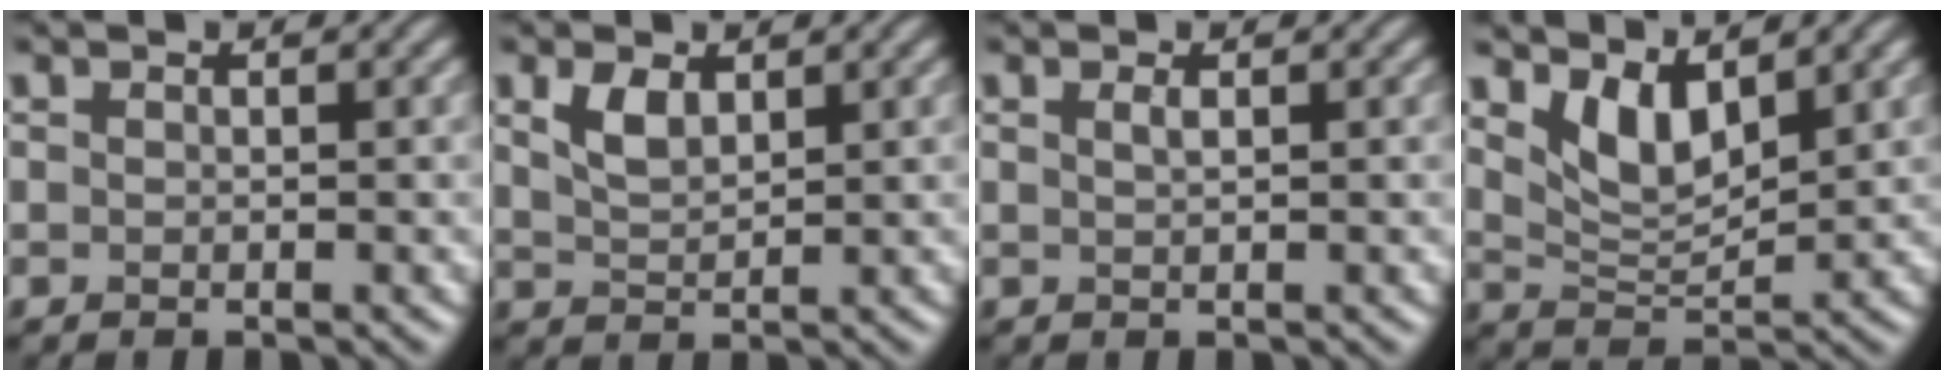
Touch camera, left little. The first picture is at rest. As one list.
[{"total": 2.5, "force": [1.4, 1.2, 1.6], "torque": [-0.040, 0.001, 0.032]}, {"total": 0.8, "force": [0.3, 0.3, 0.6], "torque": [-0.009, 0.003, 0.005]}, {"total": 4.3, "force": [2.4, 1.9, 3.0], "torque": [-0.065, -0.011, 0.049]}]